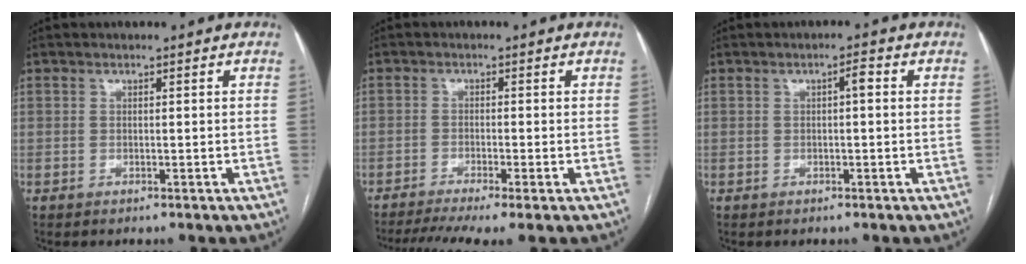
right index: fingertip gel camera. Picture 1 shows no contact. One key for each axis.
{"total": 7.7, "fx": -5.6, "fy": 0.3, "fz": 5.3, "tx": -0.088, "ty": -0.009, "tz": -0.092}
{"total": 1.5, "fx": 0.2, "fy": 0.3, "fz": 1.5, "tx": -0.023, "ty": 0.005, "tz": 0.003}